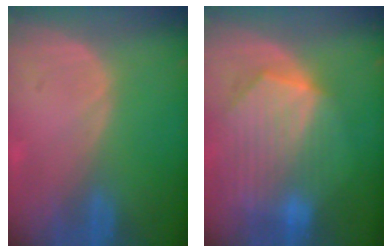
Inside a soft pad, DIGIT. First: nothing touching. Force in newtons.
{"total": 10.3, "press": 9.0, "slide": 5.1}